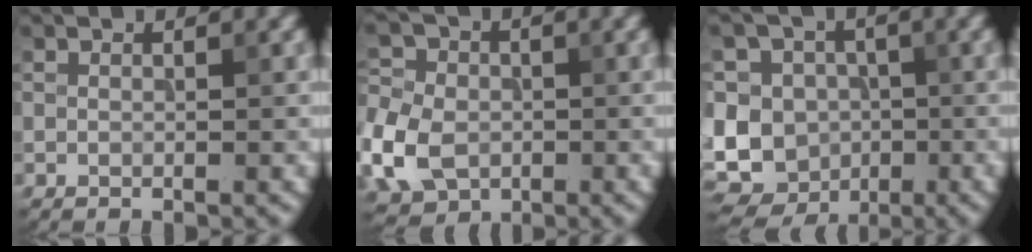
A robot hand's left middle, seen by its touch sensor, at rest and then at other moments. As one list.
[{"total": 8.4, "force": [-2.5, 6.5, 4.7], "torque": [-0.106, -0.016, -0.063]}, {"total": 12.9, "force": [-2.4, 11.8, 4.8], "torque": [-0.108, 0.019, -0.067]}]